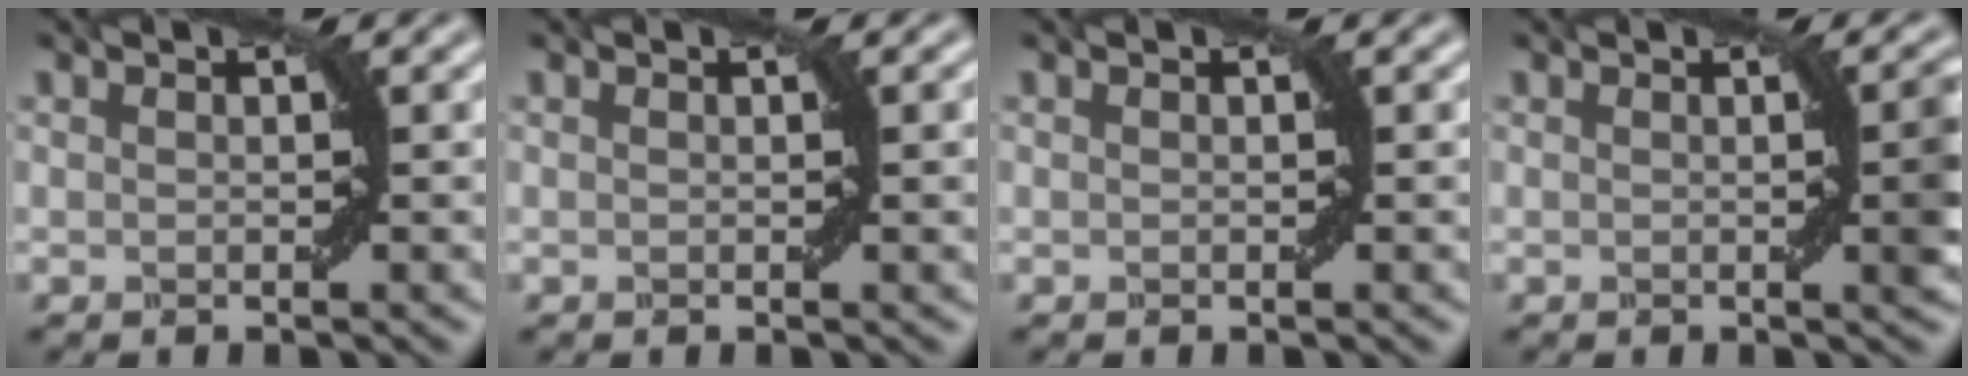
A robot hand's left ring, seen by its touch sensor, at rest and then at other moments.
{"total": 0.9, "force": [0.1, 0.0, 0.9], "torque": [-0.010, 0.001, 0.001]}
{"total": 0.0}
{"total": 2.5, "force": [0.1, 0.4, 2.5], "torque": [-0.026, 0.002, -0.002]}